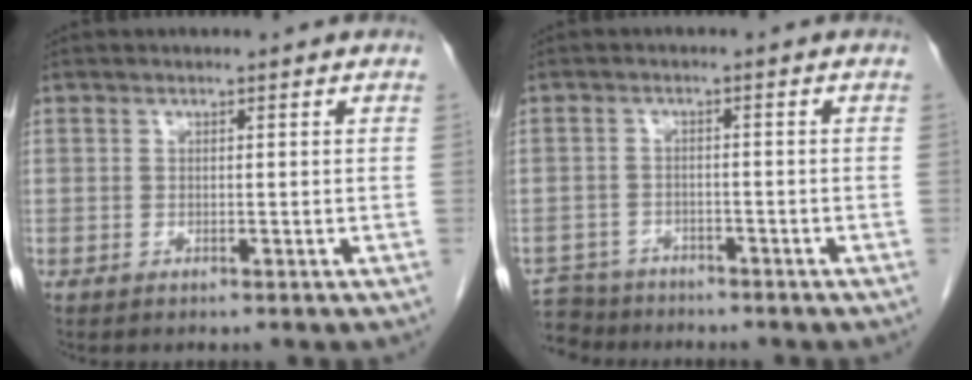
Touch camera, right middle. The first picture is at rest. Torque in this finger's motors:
{"motor_torque": [0.09, -0.06, 0.02, 0.01]}